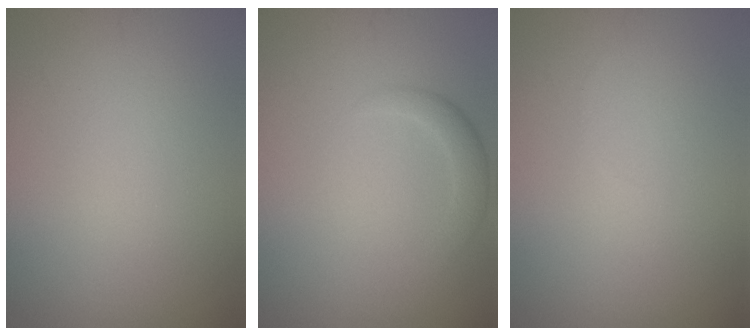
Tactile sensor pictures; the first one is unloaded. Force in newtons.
{"total": 1.9, "press": 1.9, "slide": 0.1}
{"total": 0.0}